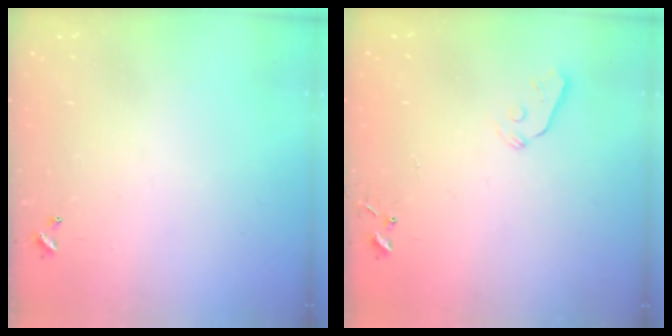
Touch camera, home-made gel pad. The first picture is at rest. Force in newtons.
{"total": 3.7, "press": 3.6, "slide": 0.7}